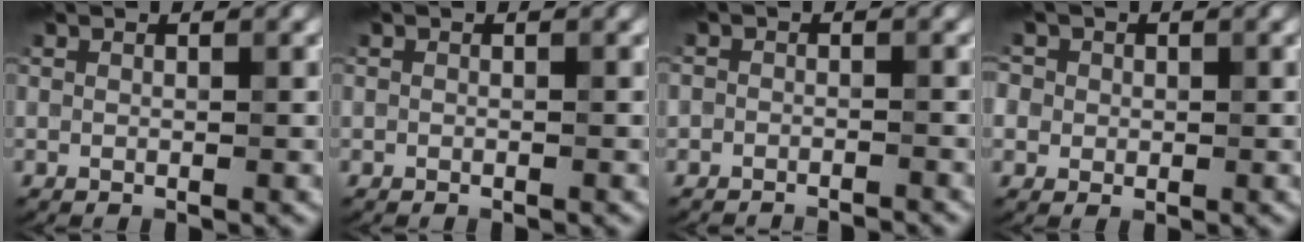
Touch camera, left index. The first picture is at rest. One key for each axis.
{"total": 0.0}
{"total": 3.0, "fx": -2.9, "fy": 0.9, "fz": 0.1, "tx": 0.012, "ty": 0.016, "tz": -0.041}
{"total": 5.6, "fx": 2.0, "fy": 4.7, "fz": 2.3, "tx": -0.036, "ty": 0.034, "tz": 0.003}